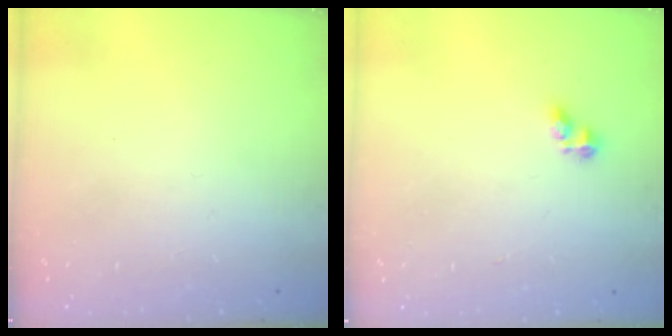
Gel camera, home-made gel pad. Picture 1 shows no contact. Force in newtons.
{"total": 3.2, "press": 3.2, "slide": 0.5}